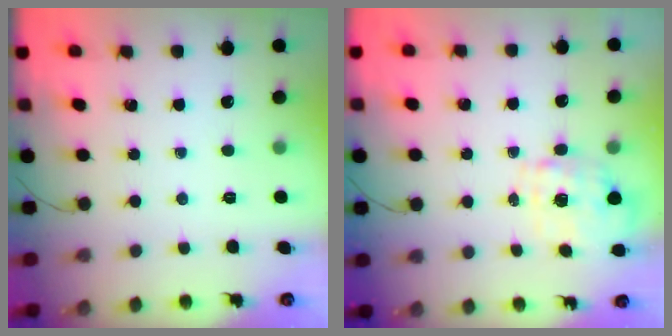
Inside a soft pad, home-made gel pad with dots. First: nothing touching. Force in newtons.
{"total": 1.6, "press": 1.5, "slide": 0.5}